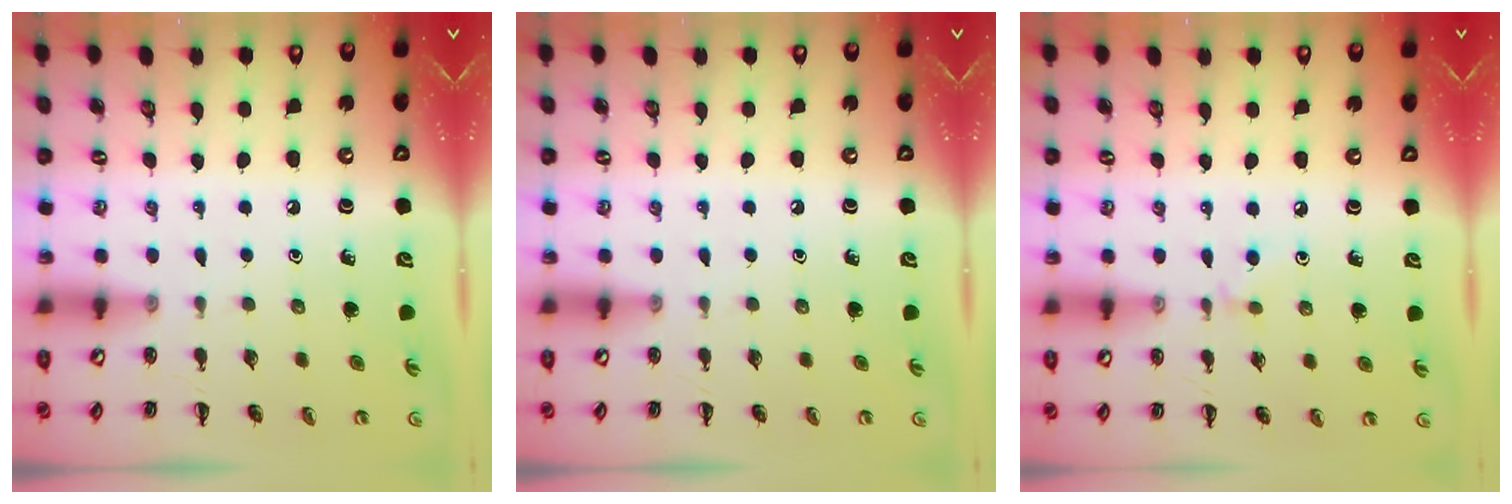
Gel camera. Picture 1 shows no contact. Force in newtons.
{"total": 0.0}
{"total": 4.3, "press": 4.0, "slide": 1.6}